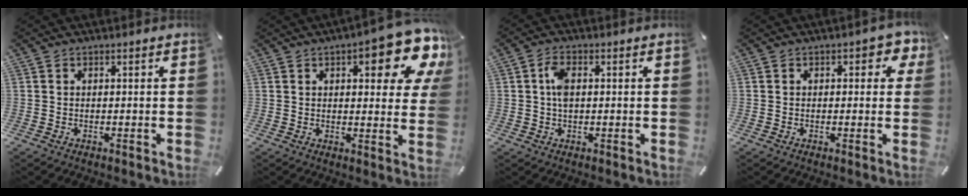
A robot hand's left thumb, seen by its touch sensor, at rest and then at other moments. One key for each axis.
{"total": 15.8, "fx": 7.9, "fy": 5.9, "fz": 12.4, "tx": -0.151, "ty": -0.045, "tz": 0.123}
{"total": 3.8, "fx": 0.5, "fy": 2.0, "fz": 3.2, "tx": -0.073, "ty": 0.005, "tz": 0.004}
{"total": 3.6, "fx": 0.8, "fy": 2.1, "fz": 2.8, "tx": -0.033, "ty": 0.003, "tz": 0.007}